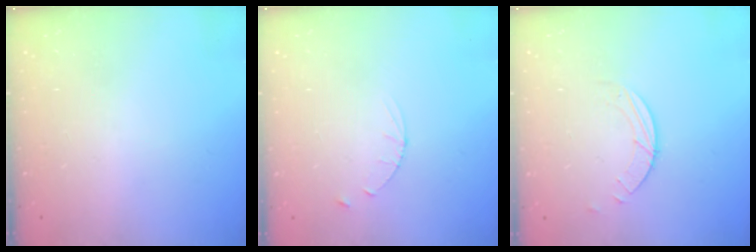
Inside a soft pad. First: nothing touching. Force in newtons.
{"total": 3.0, "press": 2.9, "slide": 0.4}
{"total": 1.5, "press": 1.5, "slide": 0.1}